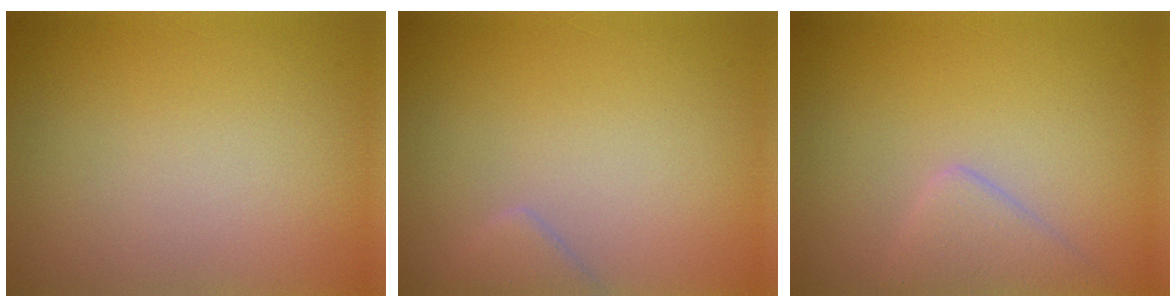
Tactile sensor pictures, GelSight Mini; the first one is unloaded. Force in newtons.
{"total": 1.4, "press": 1.4, "slide": 0.1}
{"total": 2.4, "press": 2.3, "slide": 0.2}